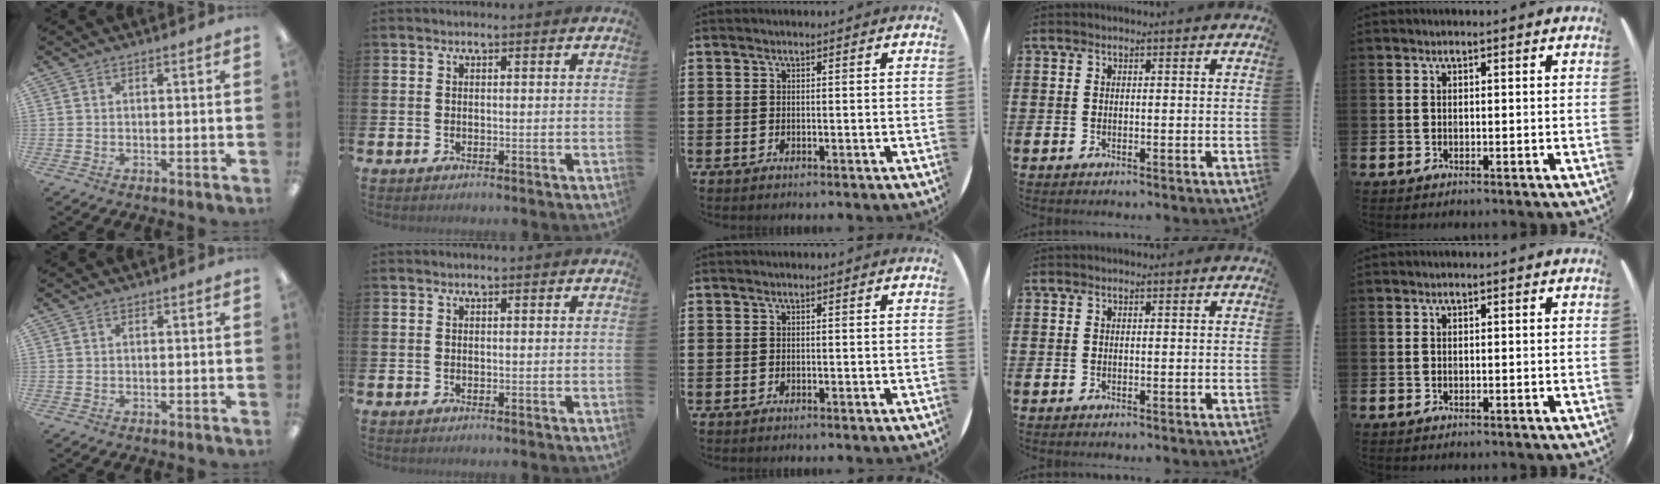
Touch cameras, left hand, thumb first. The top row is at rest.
{}